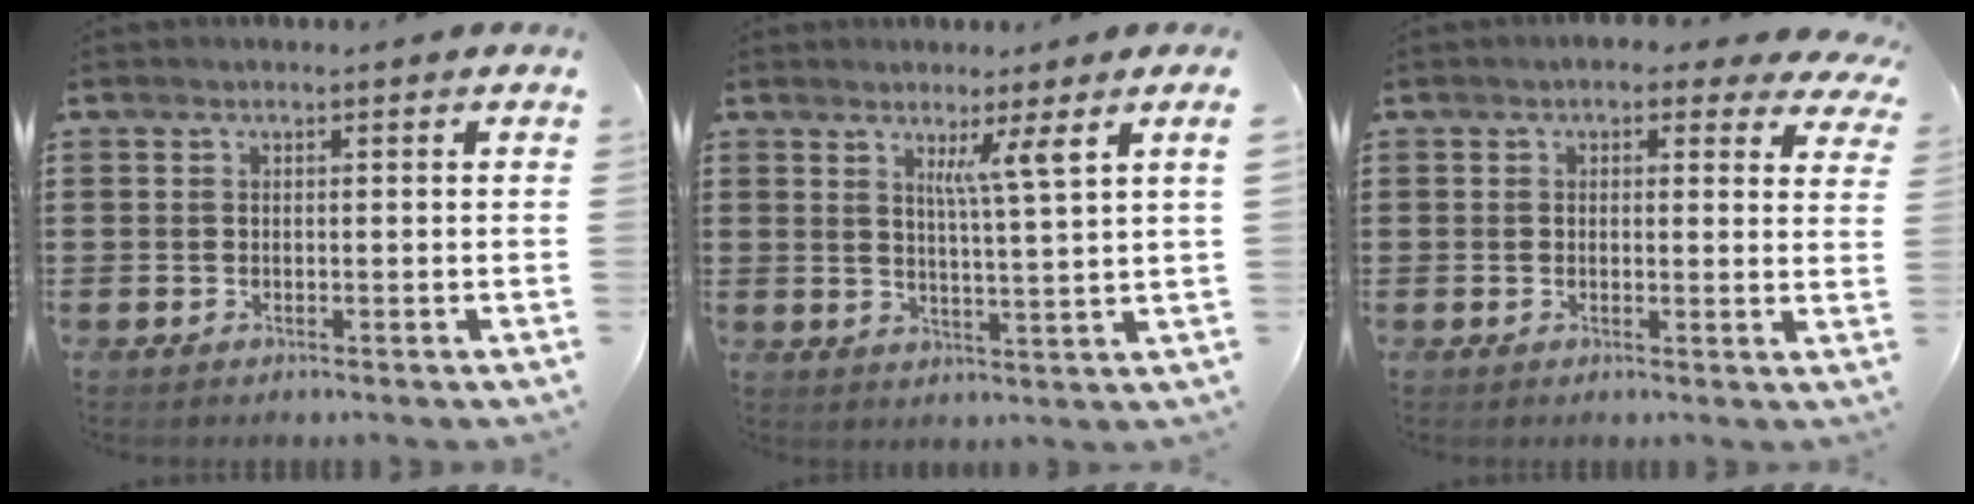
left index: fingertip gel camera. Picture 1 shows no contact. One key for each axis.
{"total": 5.1, "fx": 3.1, "fy": -1.5, "fz": 3.7, "tx": -0.073, "ty": -0.016, "tz": 0.047}
{"total": 2.5, "fx": 1.9, "fy": 1.2, "fz": 1.1, "tx": -0.023, "ty": -0.001, "tz": 0.030}